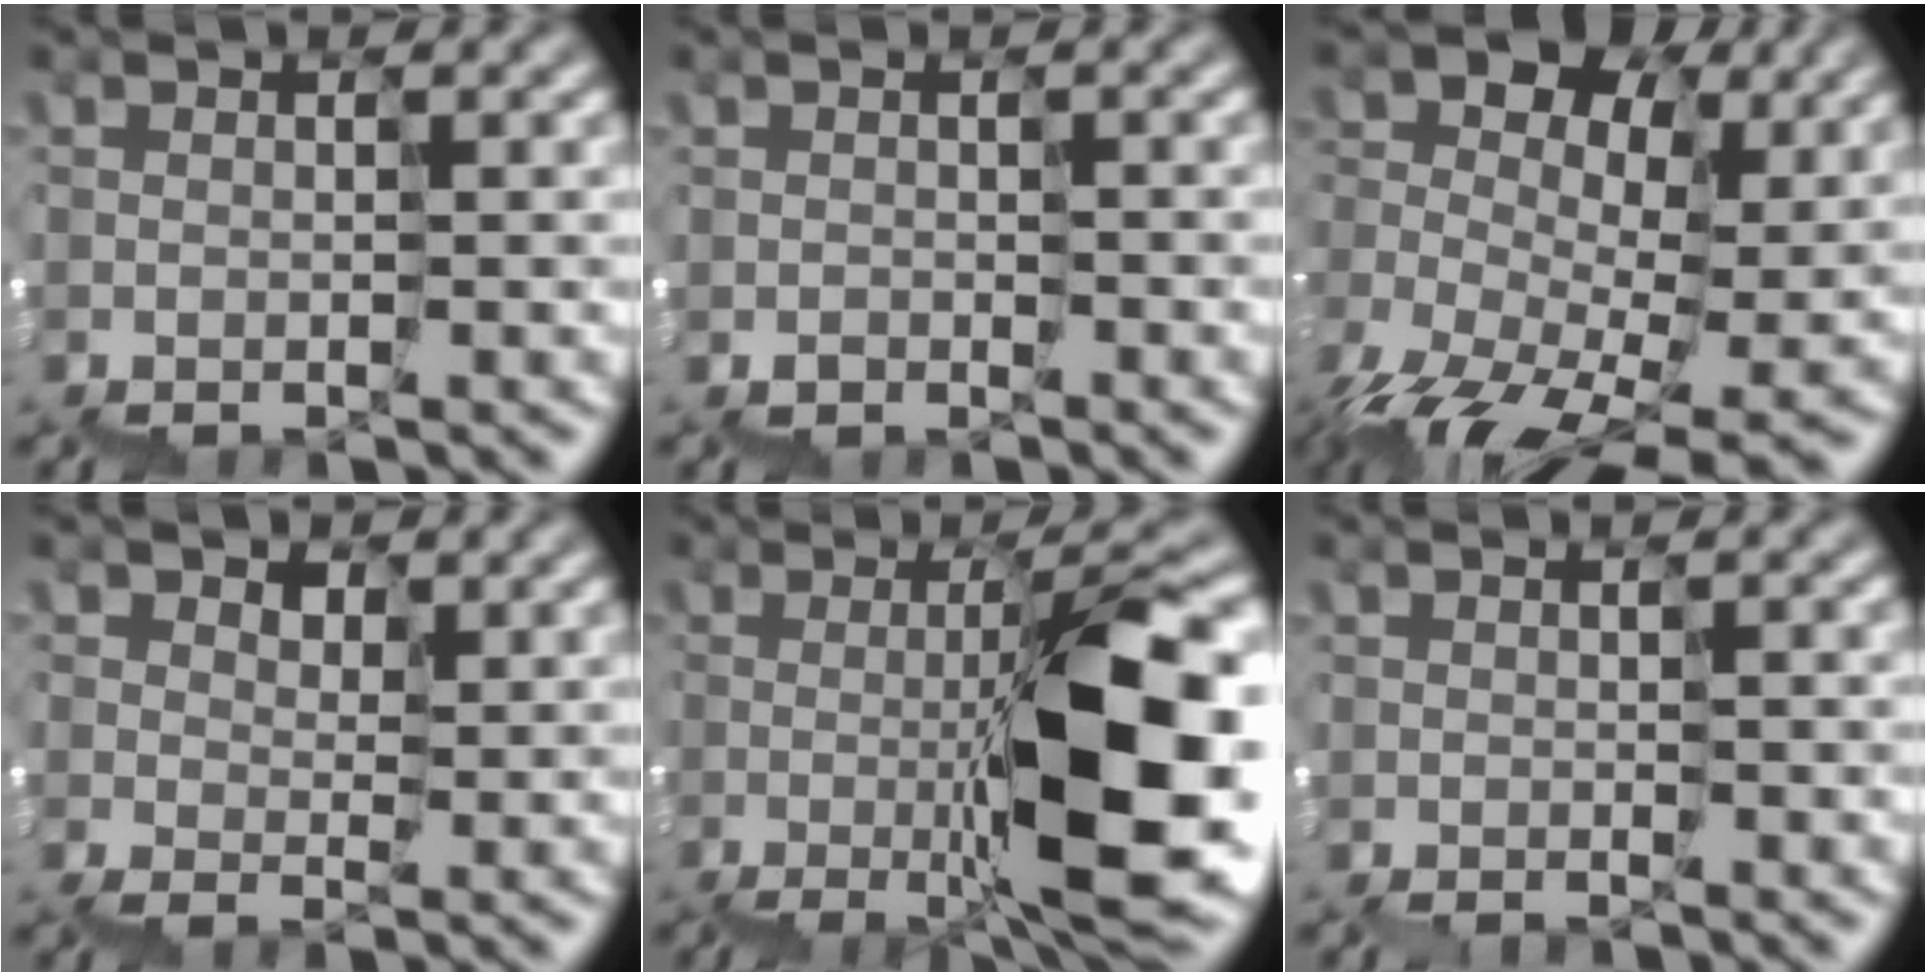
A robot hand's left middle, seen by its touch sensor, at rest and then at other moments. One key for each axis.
{"total": 0.8, "fx": -0.7, "fy": -0.1, "fz": -0.4, "tx": -0.002, "ty": 0.002, "tz": -0.010}
{"total": 11.6, "fx": -3.5, "fy": 7.4, "fz": 8.2, "tx": -0.169, "ty": 0.014, "tz": -0.053}
{"total": 2.1, "fx": 1.4, "fy": 1.5, "fz": 0.4, "tx": -0.016, "ty": 0.017, "tz": 0.020}
{"total": 8.8, "fx": -1.1, "fy": 2.2, "fz": 8.5, "tx": -0.144, "ty": 0.002, "tz": -0.012}
{"total": 0.9, "fx": -0.2, "fy": 0.3, "fz": 0.8, "tx": -0.005, "ty": -0.003, "tz": 0.003}